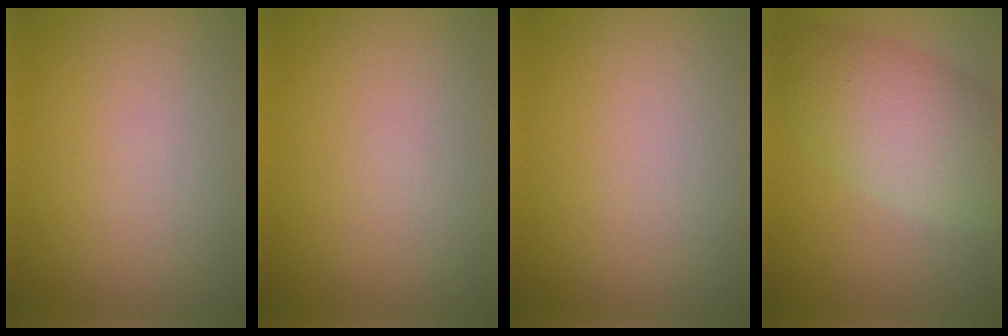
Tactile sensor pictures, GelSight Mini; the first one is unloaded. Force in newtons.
{"total": 0.0}
{"total": 0.0}
{"total": 7.2, "press": 7.2, "slide": 0.5}